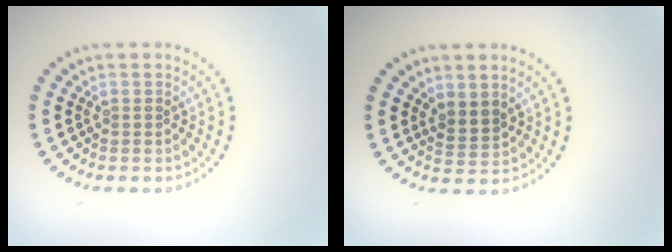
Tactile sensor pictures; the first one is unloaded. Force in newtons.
{"total": 1.9, "press": 1.5, "slide": 1.1}